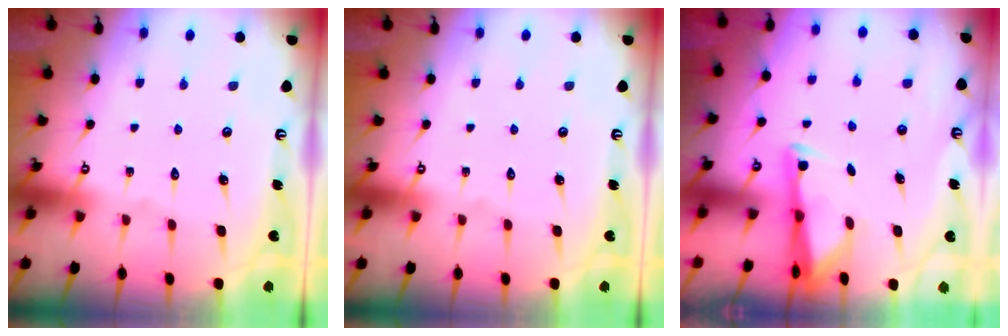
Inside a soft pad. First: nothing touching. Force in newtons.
{"total": 0.0}
{"total": 2.6, "press": 2.6, "slide": 0.4}